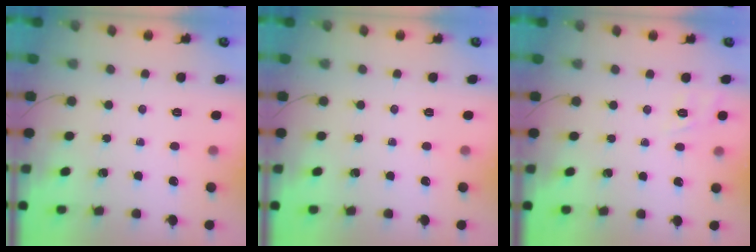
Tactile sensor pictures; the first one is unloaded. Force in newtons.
{"total": 0.0}
{"total": 3.0, "press": 2.4, "slide": 1.7}